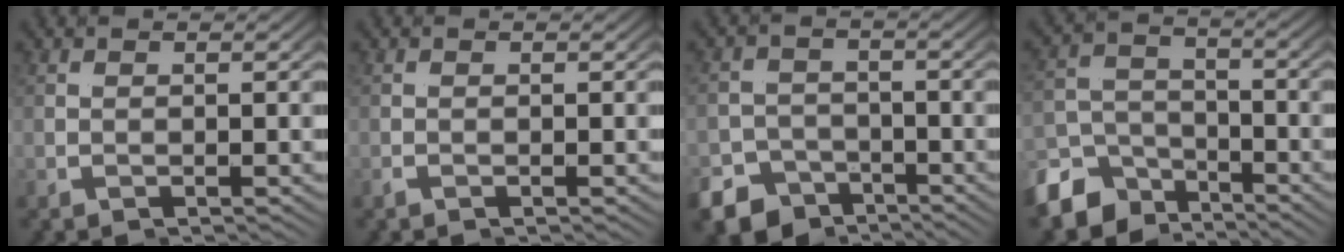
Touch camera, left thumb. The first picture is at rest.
{"total": 0.7, "force": [-0.1, -0.5, -0.4], "torque": [0.003, 0.003, -0.006]}
{"total": 8.5, "force": [-3.7, 7.1, 2.9], "torque": [-0.054, -0.034, -0.064]}
{"total": 7.0, "force": [-4.4, 4.2, 3.6], "torque": [-0.068, -0.009, -0.079]}